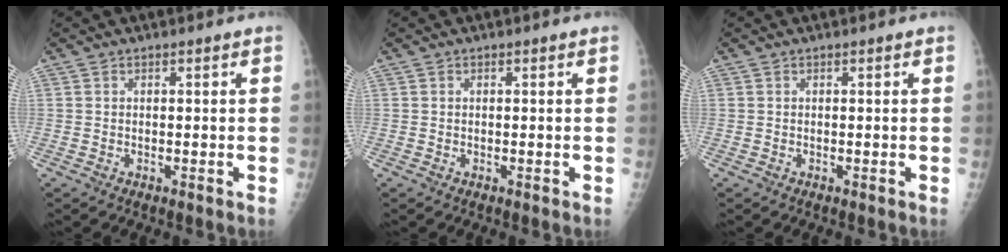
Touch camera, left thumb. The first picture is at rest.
{"total": 0.0}
{"total": 0.0}